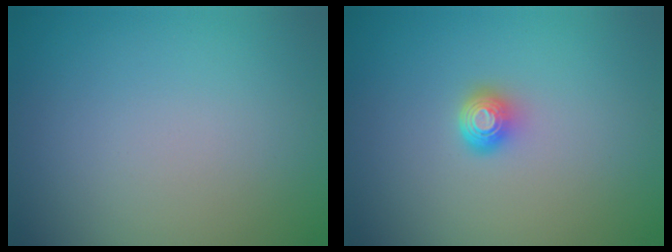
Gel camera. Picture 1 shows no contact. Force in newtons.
{"total": 1.6, "press": 1.3, "slide": 1.1}